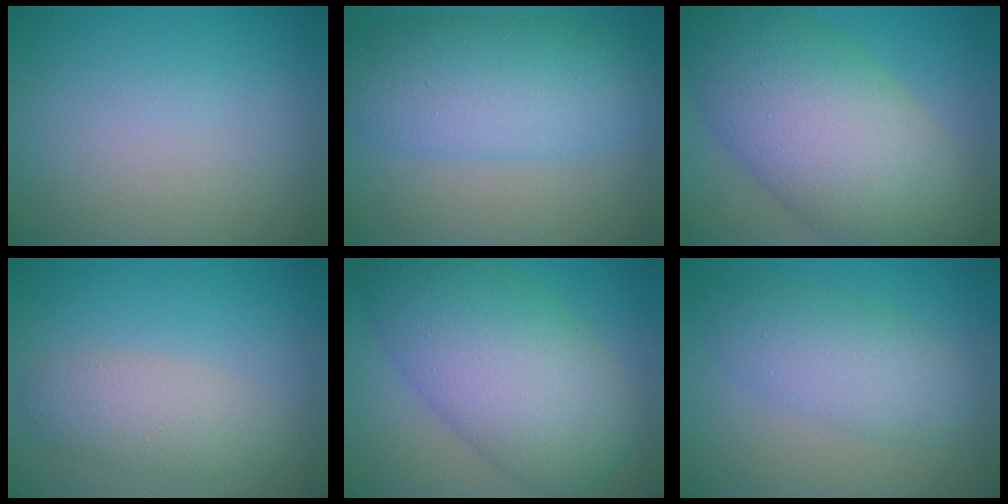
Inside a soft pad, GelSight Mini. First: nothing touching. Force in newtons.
{"total": 7.8, "press": 7.8, "slide": 0.3}
{"total": 12.7, "press": 12.7, "slide": 0.2}
{"total": 3.3, "press": 3.3, "slide": 0.2}
{"total": 10.8, "press": 10.8, "slide": 0.3}
{"total": 4.5, "press": 4.5, "slide": 0.1}